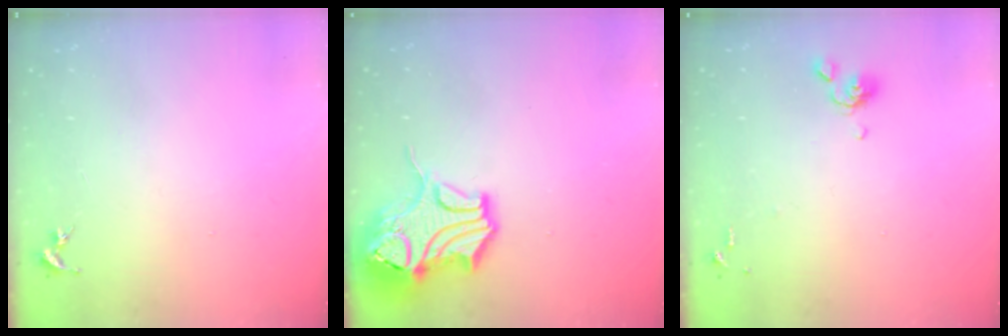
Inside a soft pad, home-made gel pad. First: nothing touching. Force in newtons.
{"total": 15.2, "press": 15.0, "slide": 2.4}
{"total": 6.4, "press": 6.2, "slide": 1.5}